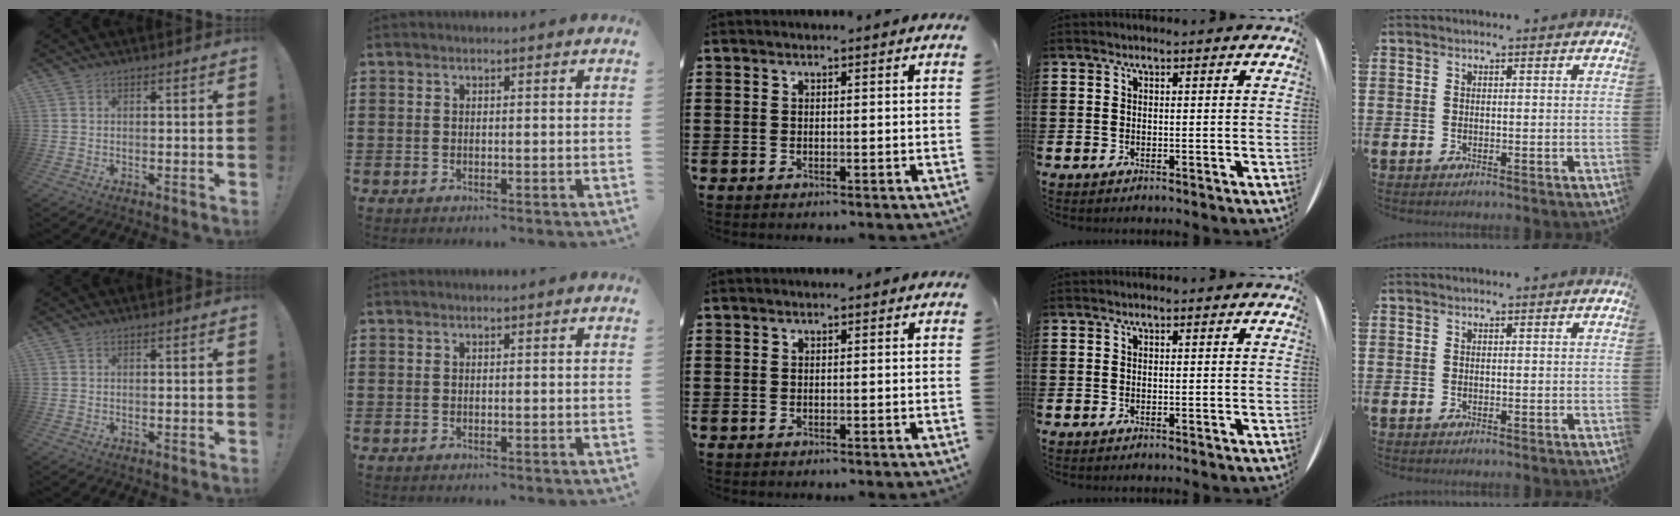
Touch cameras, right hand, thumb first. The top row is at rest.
{}